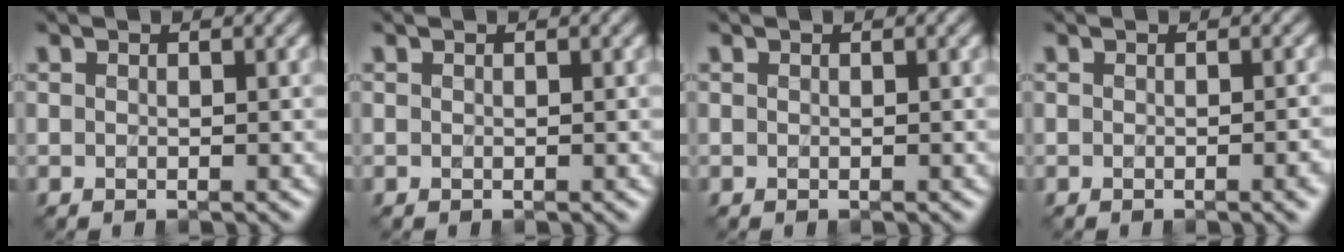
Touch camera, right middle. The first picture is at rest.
{"total": 0.0}
{"total": 0.0}
{"total": 2.7, "force": [-0.7, 0.9, 2.4], "torque": [-0.017, -0.003, -0.002]}